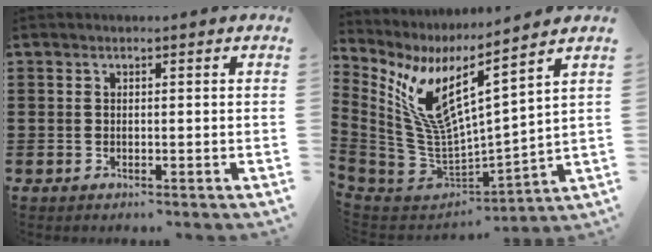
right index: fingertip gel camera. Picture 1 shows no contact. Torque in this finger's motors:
{"motor_torque": [0.43, 0.59, 0.75, 0.21]}